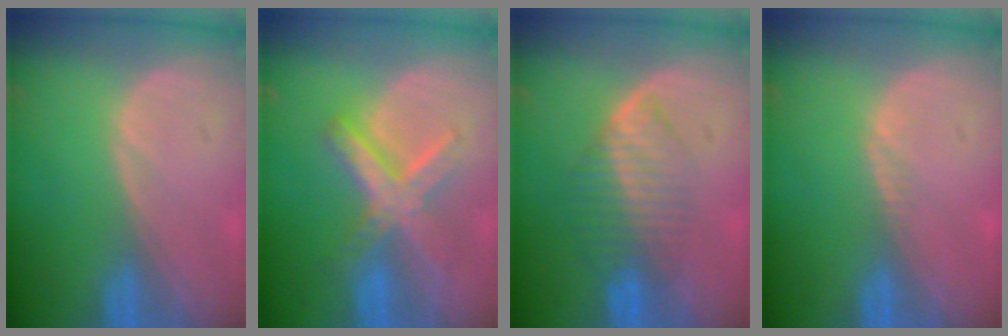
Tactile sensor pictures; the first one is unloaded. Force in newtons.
{"total": 7.2, "press": 7.2, "slide": 0.4}
{"total": 6.7, "press": 6.0, "slide": 2.9}
{"total": 0.7, "press": 0.6, "slide": 0.4}